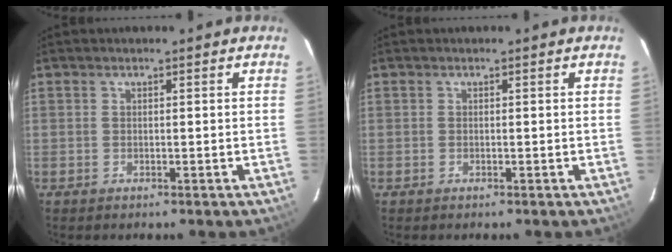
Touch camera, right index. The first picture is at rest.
{"total": 0.0}